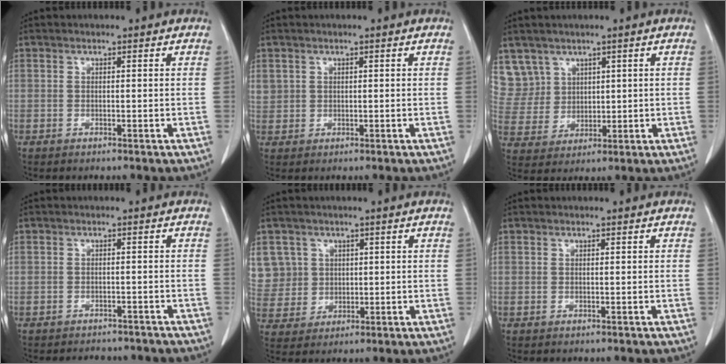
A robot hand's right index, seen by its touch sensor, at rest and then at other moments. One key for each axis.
{"total": 3.0, "fx": 1.3, "fy": 2.6, "fz": 0.7, "tx": -0.019, "ty": 0.012, "tz": 0.032}
{"total": 8.2, "fx": 4.8, "fy": 6.7, "fz": 0.0, "tx": -0.007, "ty": 0.020, "tz": 0.113}
{"total": 6.1, "fx": -5.6, "fy": 2.5, "fz": 0.6, "tx": -0.002, "ty": 0.005, "tz": -0.056}
{"total": 9.8, "fx": 3.4, "fy": 9.1, "fz": 1.1, "tx": -0.046, "ty": 0.035, "tz": 0.090}
{"total": 0.0}